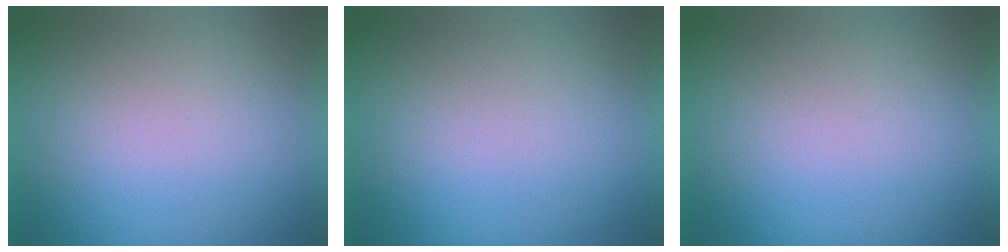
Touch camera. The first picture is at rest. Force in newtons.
{"total": 1.3}
{"total": 1.1}